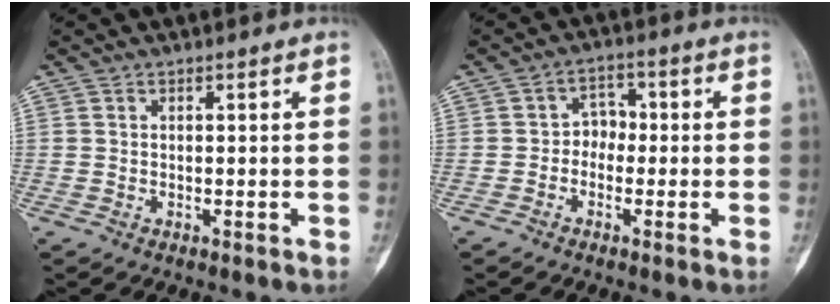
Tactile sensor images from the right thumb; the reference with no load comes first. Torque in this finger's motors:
{"motor_torque": [-0.16, -0.09, 0.40, 0.02, -0.10]}